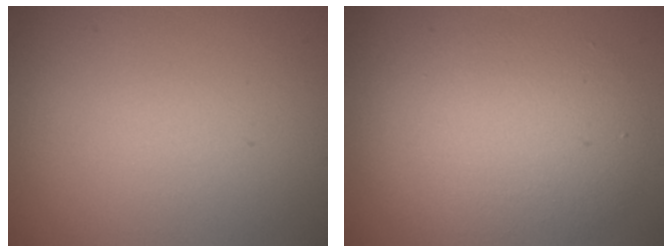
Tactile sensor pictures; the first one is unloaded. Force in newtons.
{"total": 5.7, "press": 5.7, "slide": 0.2}